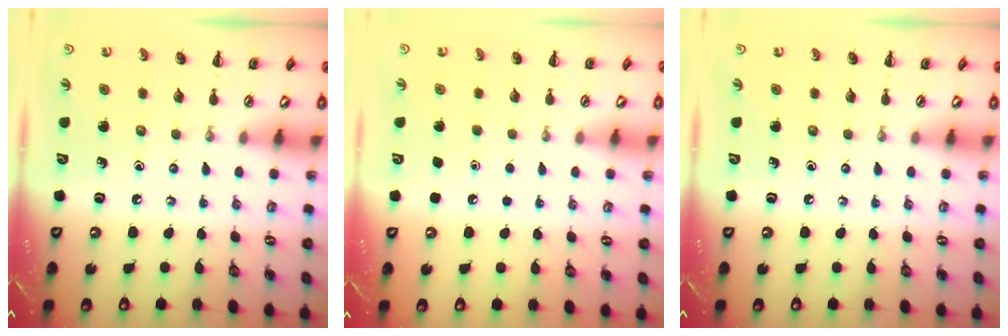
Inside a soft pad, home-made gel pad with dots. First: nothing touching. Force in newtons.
{"total": 1.5, "press": 1.5, "slide": 0.1}
{"total": 0.0}